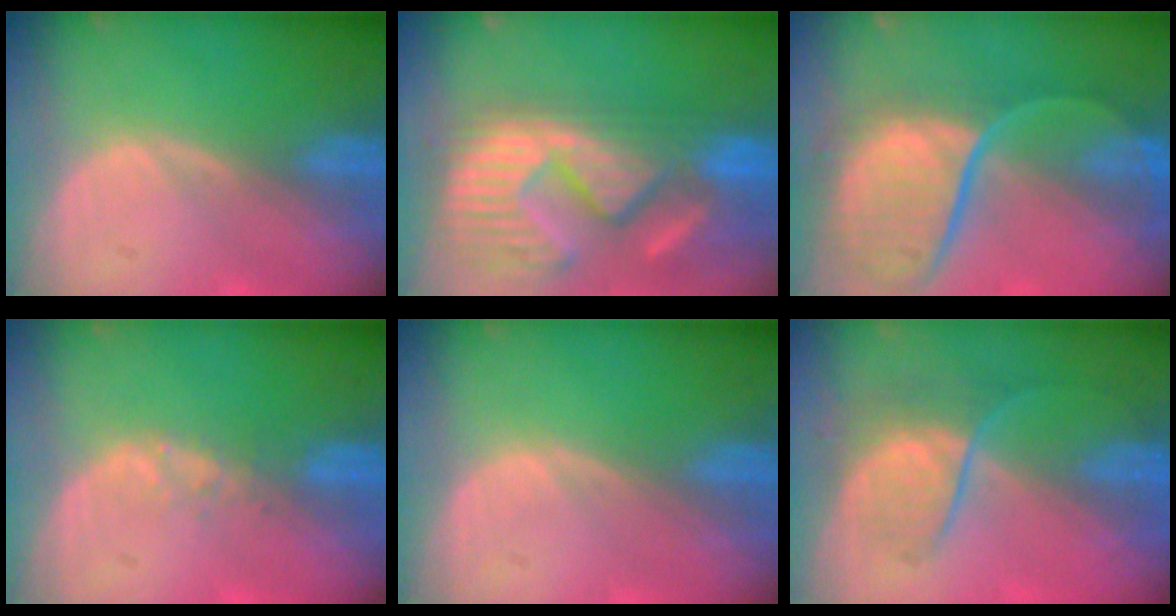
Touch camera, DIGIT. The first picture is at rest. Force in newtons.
{"total": 15.3, "press": 12.5, "slide": 8.8}
{"total": 12.0, "press": 9.9, "slide": 6.9}
{"total": 1.4, "press": 1.4, "slide": 0.2}
{"total": 0.0}
{"total": 6.3, "press": 5.8, "slide": 2.3}